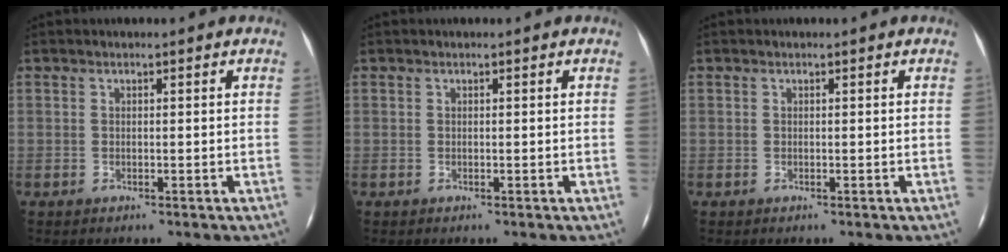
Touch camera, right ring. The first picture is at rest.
{"total": 0.0}
{"total": 0.0}